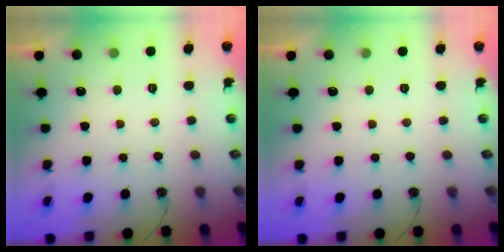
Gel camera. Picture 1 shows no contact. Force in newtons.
{"total": 0.0}